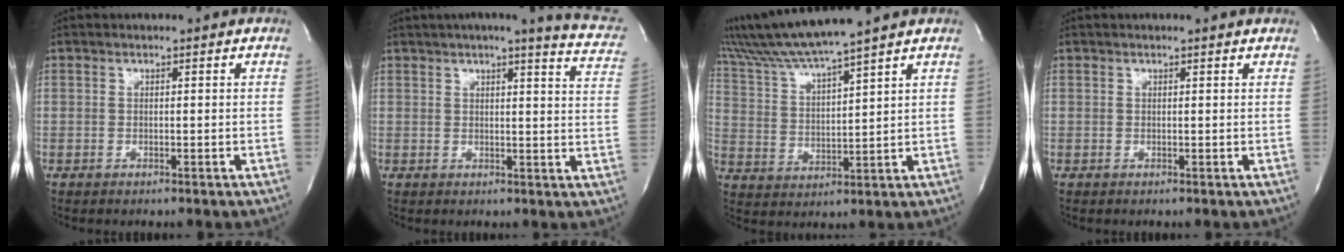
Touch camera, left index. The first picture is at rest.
{"total": 14.0, "force": [11.3, 1.2, 8.2], "torque": [-0.100, -0.014, 0.113]}
{"total": 11.2, "force": [9.9, -1.5, 5.1], "torque": [-0.106, 0.009, 0.188]}
{"total": 1.7, "force": [1.6, -0.1, 0.7], "torque": [-0.015, 0.010, 0.017]}